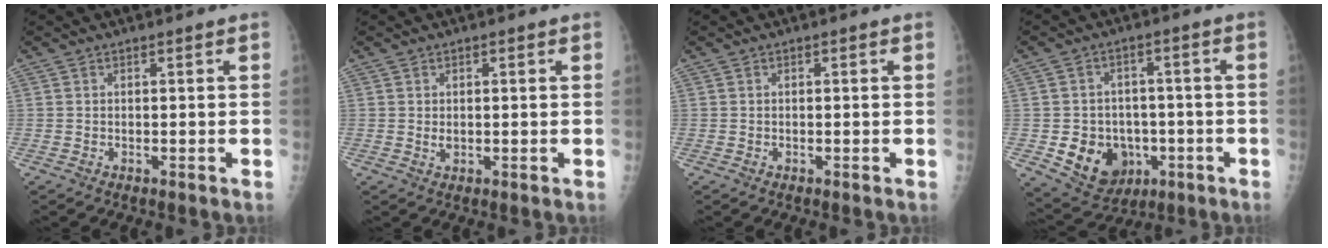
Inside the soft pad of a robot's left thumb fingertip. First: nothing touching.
{"total": 1.6, "force": [0.2, 1.1, 1.2], "torque": [-0.014, -0.002, 0.005]}
{"total": 0.0}
{"total": 11.8, "force": [-3.2, 9.7, 5.8], "torque": [-0.062, 0.014, -0.035]}